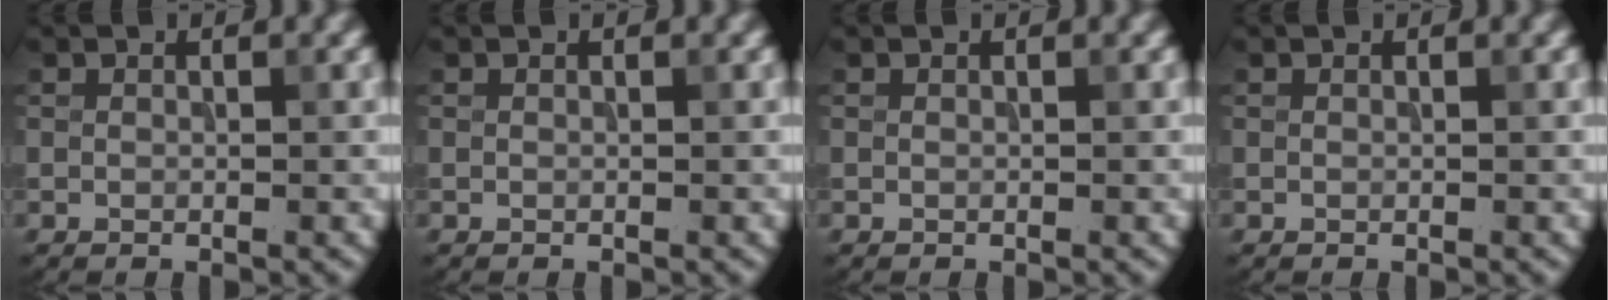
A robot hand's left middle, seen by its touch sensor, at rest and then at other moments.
{"total": 0.0}
{"total": 0.0}
{"total": 0.0}